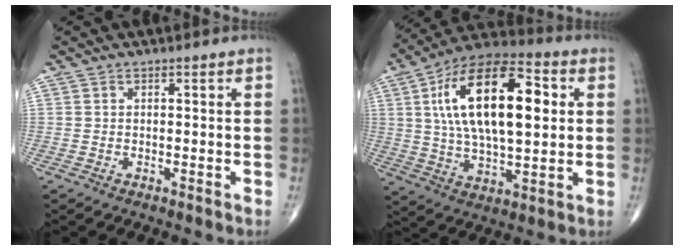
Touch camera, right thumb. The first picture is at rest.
{"total": 23.3, "force": [4.7, 10.6, 20.2], "torque": [-0.343, 0.008, 0.071]}